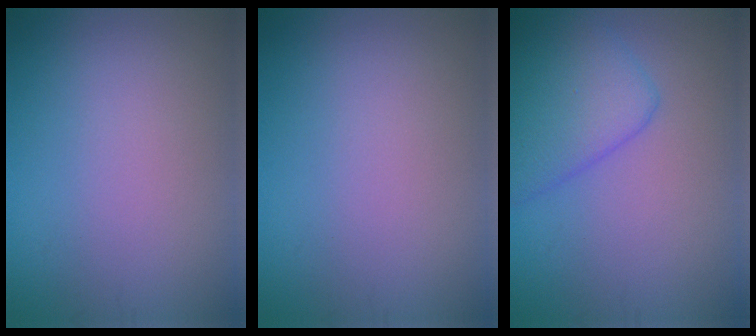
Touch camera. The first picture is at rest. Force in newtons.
{"total": 0.0}
{"total": 4.6, "press": 4.6, "slide": 0.3}